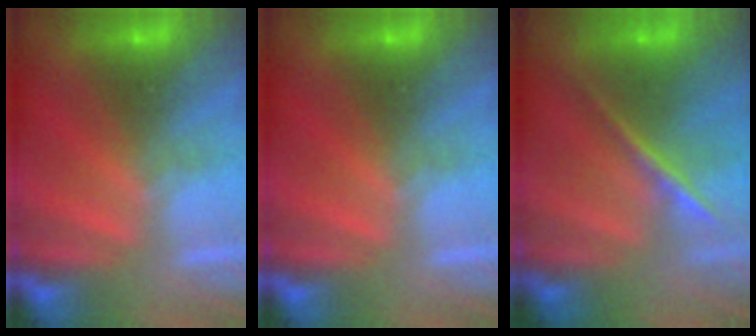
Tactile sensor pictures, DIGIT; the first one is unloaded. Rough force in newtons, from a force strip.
{"total": 0.0}
{"total": 1.8}